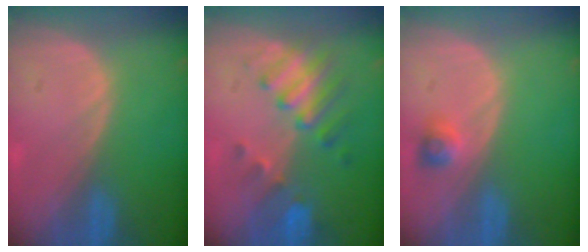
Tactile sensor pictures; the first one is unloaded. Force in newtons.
{"total": 7.6, "press": 6.8, "slide": 3.5}
{"total": 2.3, "press": 2.2, "slide": 0.3}